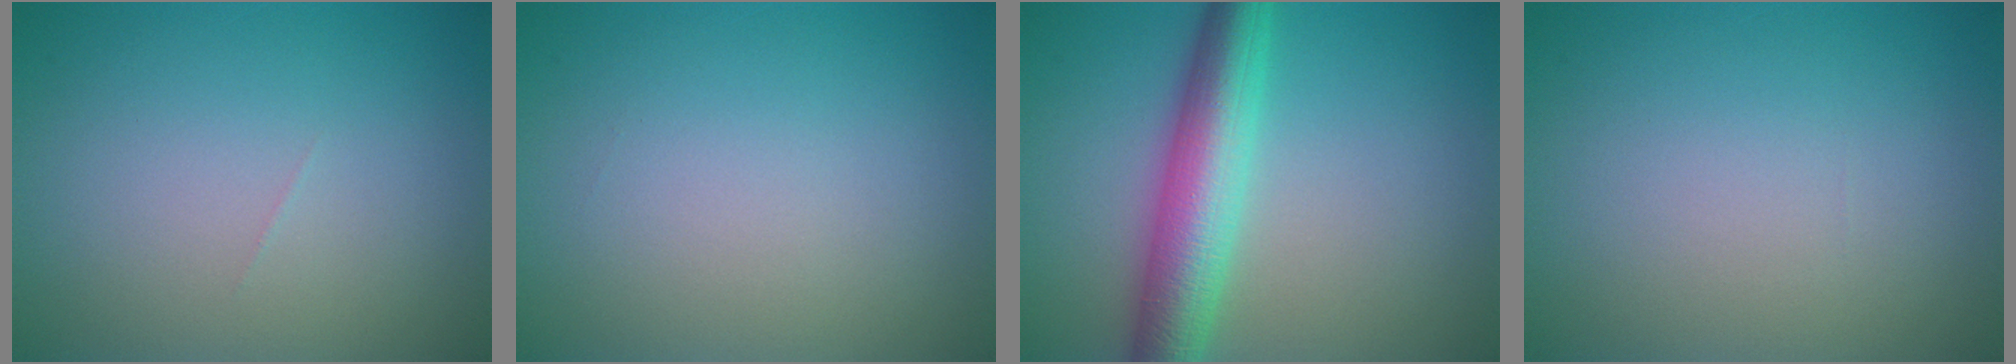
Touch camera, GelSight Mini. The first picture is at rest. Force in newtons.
{"total": 0.0}
{"total": 6.7, "press": 6.7, "slide": 0.1}
{"total": 0.0}